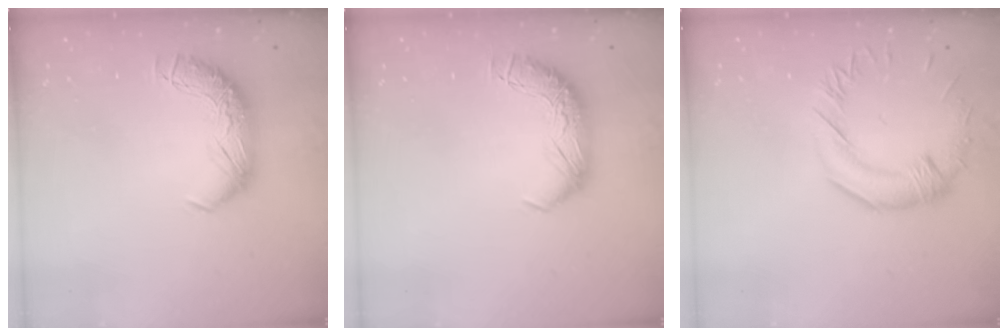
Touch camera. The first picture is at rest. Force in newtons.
{"total": 0.0}
{"total": 1.0, "press": 0.6, "slide": 0.8}